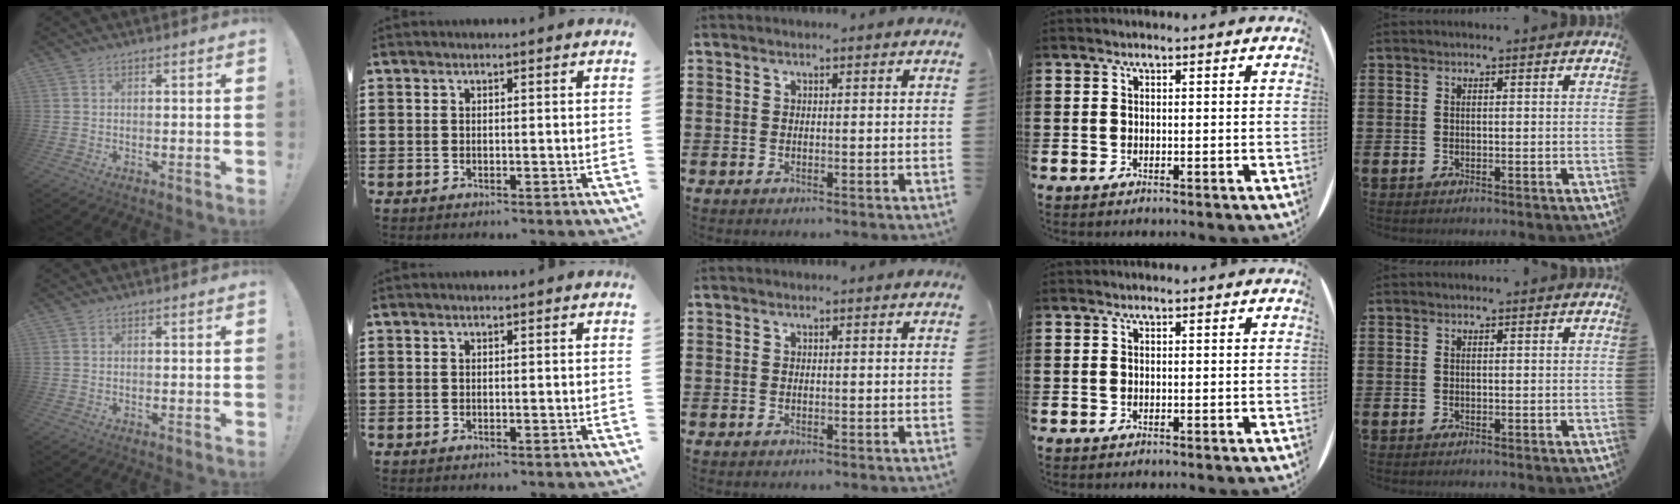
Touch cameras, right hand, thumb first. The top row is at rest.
{}